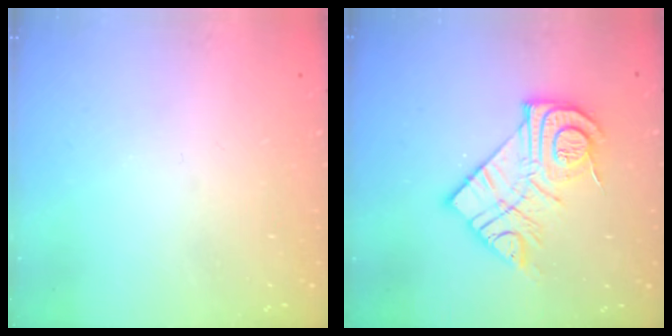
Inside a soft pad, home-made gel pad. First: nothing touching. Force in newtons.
{"total": 16.3, "press": 16.2, "slide": 1.1}